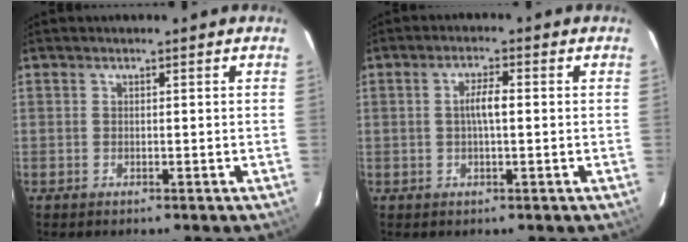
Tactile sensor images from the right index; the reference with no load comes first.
{"total": 3.4, "force": [0.1, 0.7, 3.3], "torque": [-0.062, 0.006, 0.002]}